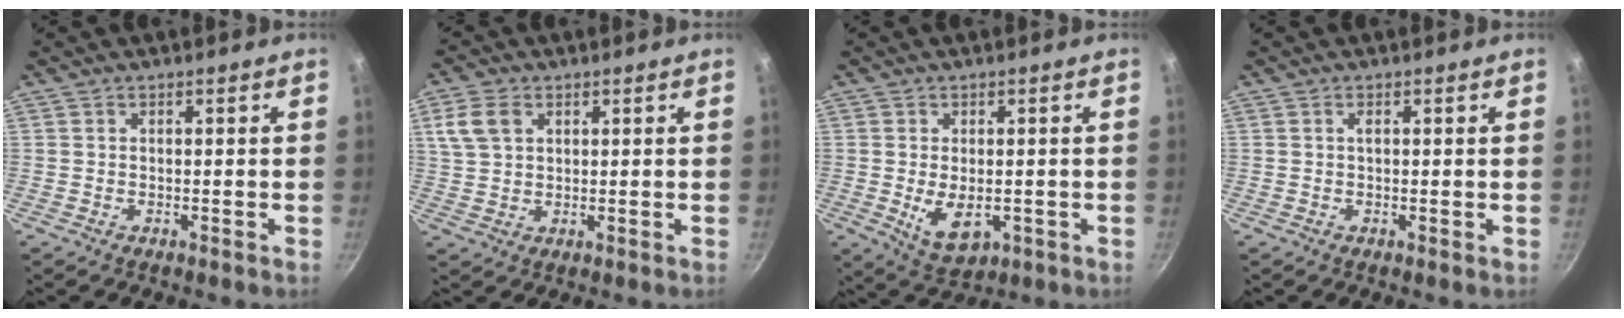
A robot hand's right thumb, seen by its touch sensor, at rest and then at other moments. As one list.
[{"total": 5.3, "force": [2.4, 3.6, 3.2], "torque": [-0.058, -0.001, 0.047]}, {"total": 7.2, "force": [-1.1, 4.3, 5.7], "torque": [-0.086, -0.011, -0.004]}, {"total": 0.7, "force": [0.2, -0.7, 0.1], "torque": [-0.002, -0.003, 0.003]}]